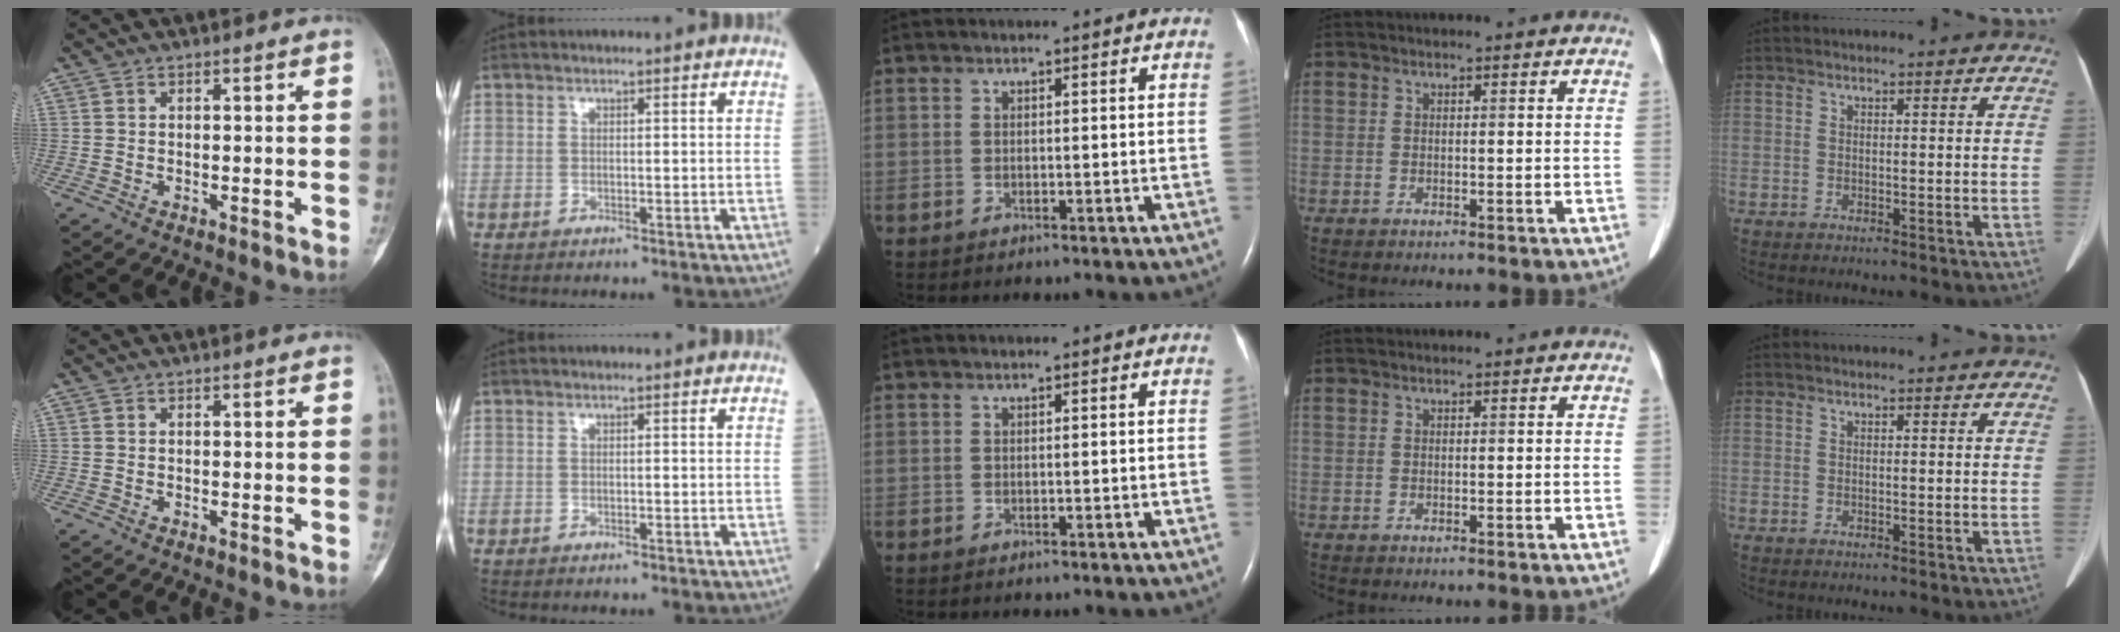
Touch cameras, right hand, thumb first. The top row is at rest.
{}